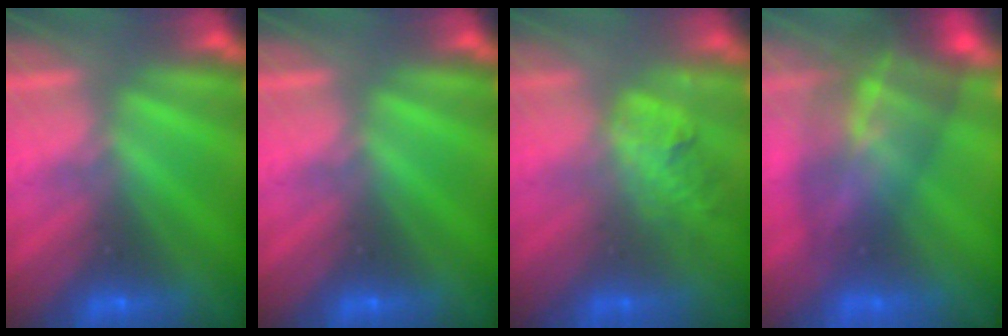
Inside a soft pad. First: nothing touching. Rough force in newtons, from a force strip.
{"total": 0.0}
{"total": 1.8}
{"total": 7.5}